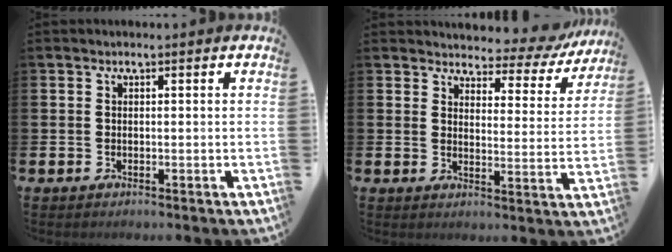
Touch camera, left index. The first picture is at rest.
{"total": 3.9, "force": [3.6, 1.4, 0.6], "torque": [-0.018, -0.039, 0.053]}